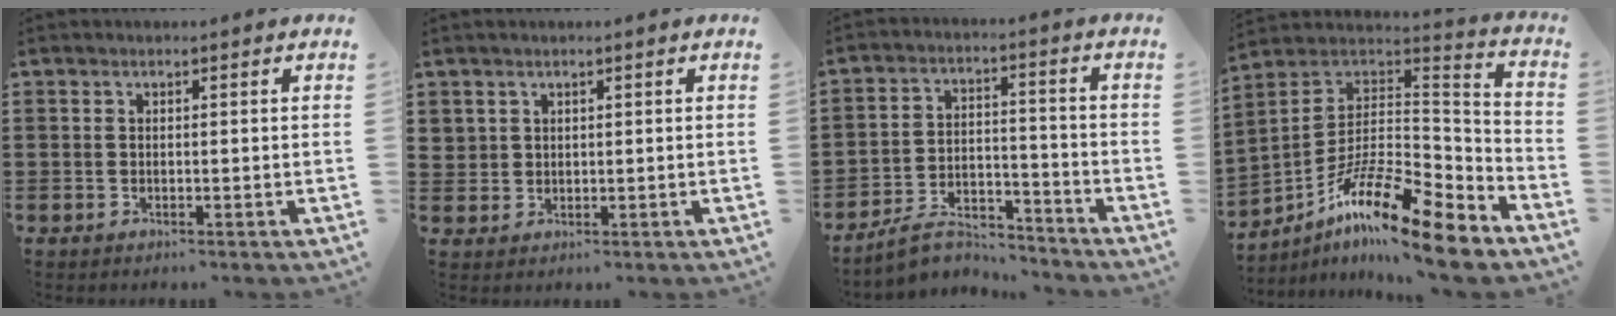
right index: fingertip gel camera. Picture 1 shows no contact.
{"total": 1.7, "force": [1.1, 1.3, 0.1], "torque": [-0.007, 0.007, 0.021]}
{"total": 5.3, "force": [-4.9, 1.1, 1.4], "torque": [-0.030, 0.007, -0.097]}
{"total": 16.4, "force": [-11.3, 3.6, 11.4], "torque": [-0.201, 0.027, -0.202]}